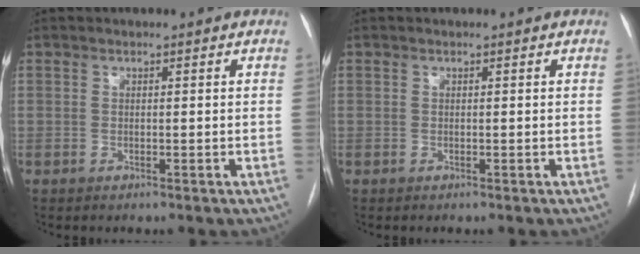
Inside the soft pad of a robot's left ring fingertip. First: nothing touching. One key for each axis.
{"total": 0.0}